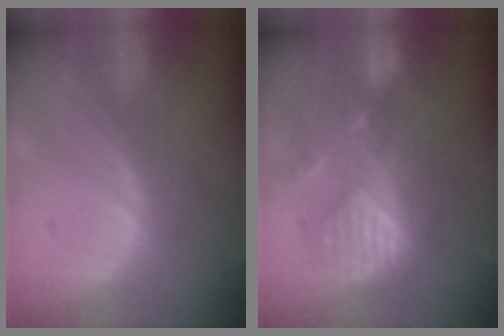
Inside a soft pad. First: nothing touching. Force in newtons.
{"total": 9.4, "press": 9.3, "slide": 1.6}